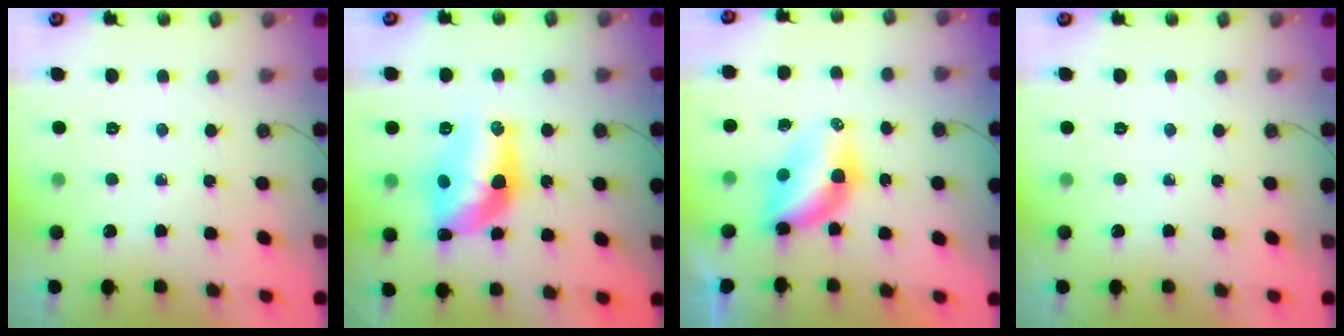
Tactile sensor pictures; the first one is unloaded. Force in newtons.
{"total": 14.5, "press": 14.5, "slide": 0.7}
{"total": 6.1, "press": 6.1, "slide": 0.3}
{"total": 0.0}